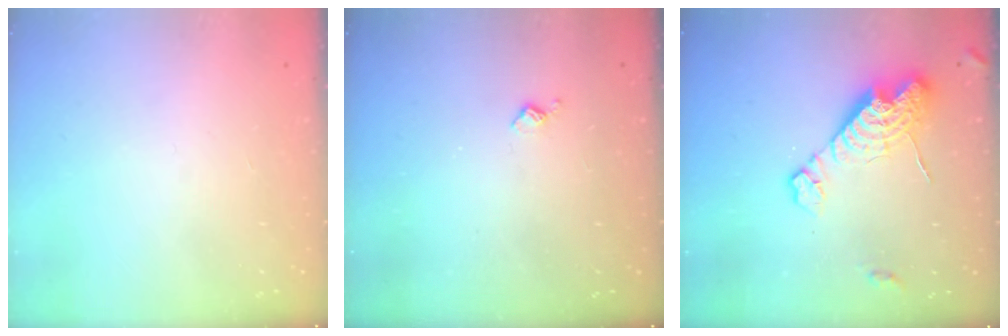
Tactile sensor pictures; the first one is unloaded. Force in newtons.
{"total": 3.2, "press": 3.2, "slide": 0.6}
{"total": 12.9, "press": 12.8, "slide": 1.0}